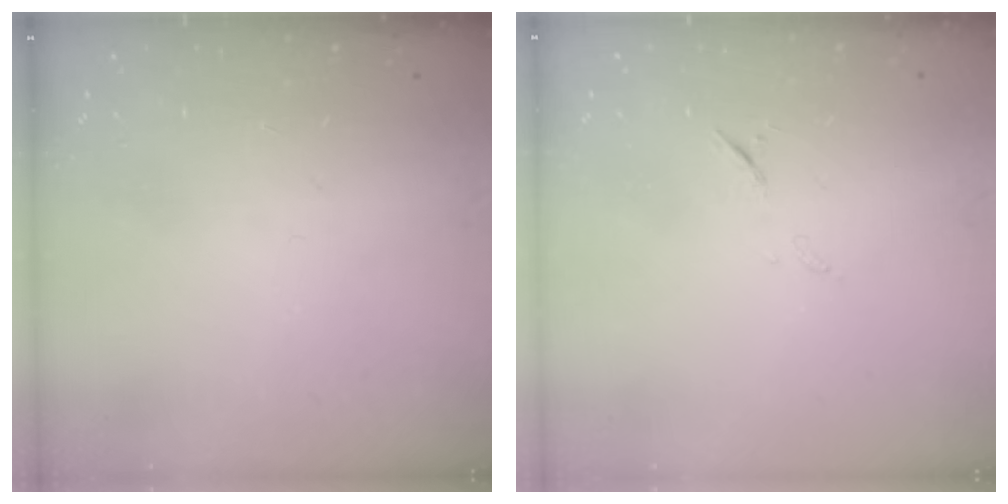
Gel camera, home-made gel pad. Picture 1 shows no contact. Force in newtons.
{"total": 6.2, "press": 6.2, "slide": 0.8}